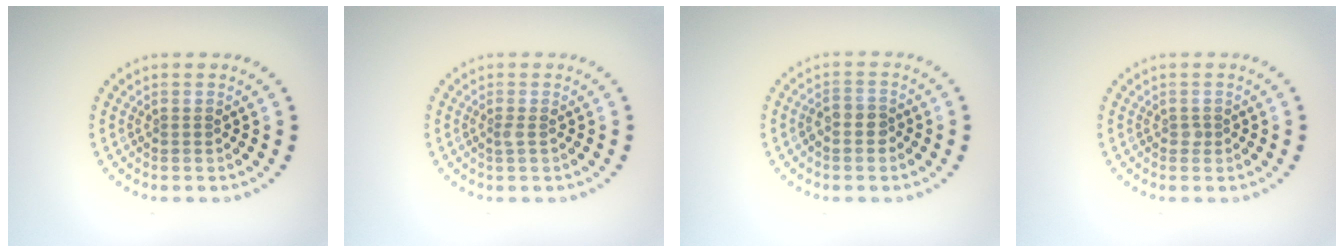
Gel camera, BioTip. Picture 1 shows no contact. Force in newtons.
{"total": 0.6, "press": 0.5, "slide": 0.3}
{"total": 1.9, "press": 1.8, "slide": 0.7}
{"total": 0.6, "press": 0.4, "slide": 0.4}